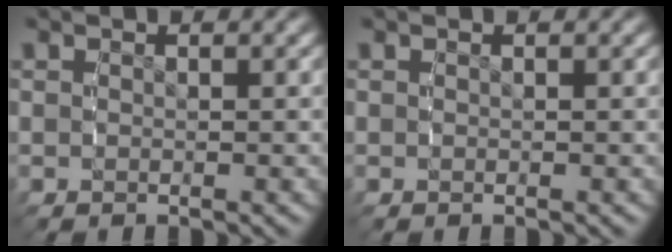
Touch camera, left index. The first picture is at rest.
{"total": 0.0}